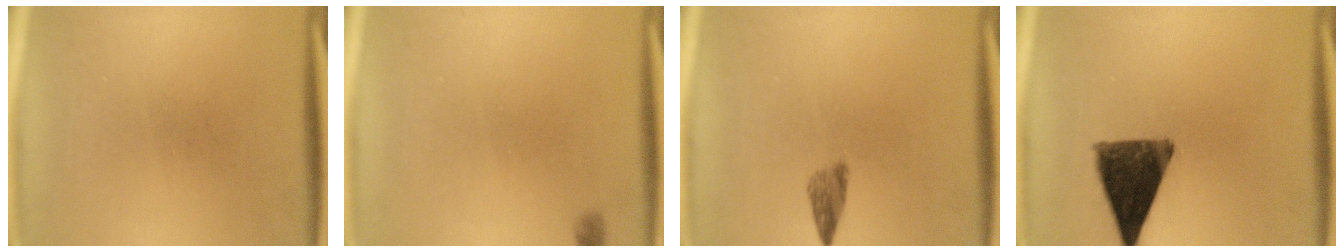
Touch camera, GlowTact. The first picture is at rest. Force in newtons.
{"total": 0.7}
{"total": 2.1}
{"total": 11.7}